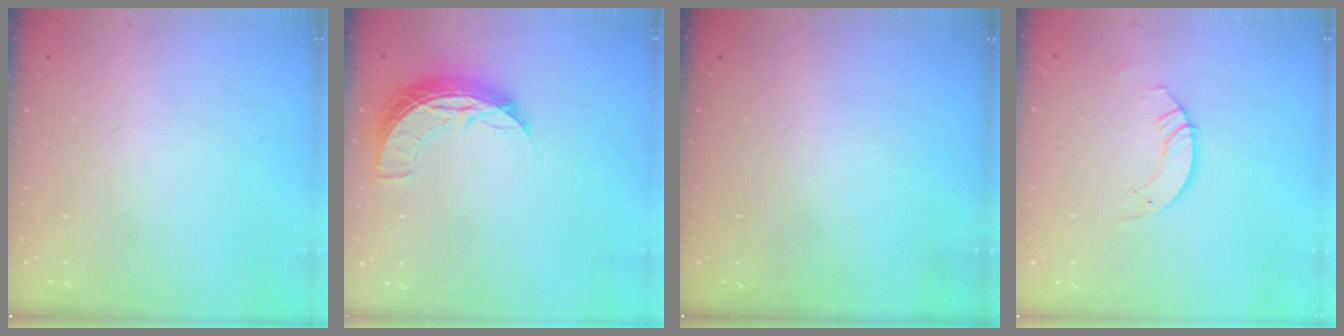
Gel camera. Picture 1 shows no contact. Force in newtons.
{"total": 8.3, "press": 8.3, "slide": 0.4}
{"total": 0.0}
{"total": 3.5, "press": 3.5, "slide": 0.3}